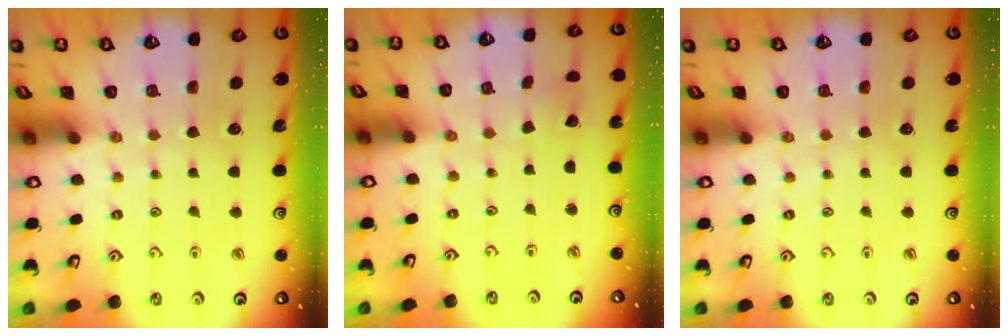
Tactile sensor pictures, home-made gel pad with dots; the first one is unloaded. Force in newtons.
{"total": 2.6, "press": 2.6, "slide": 0.2}
{"total": 0.0}